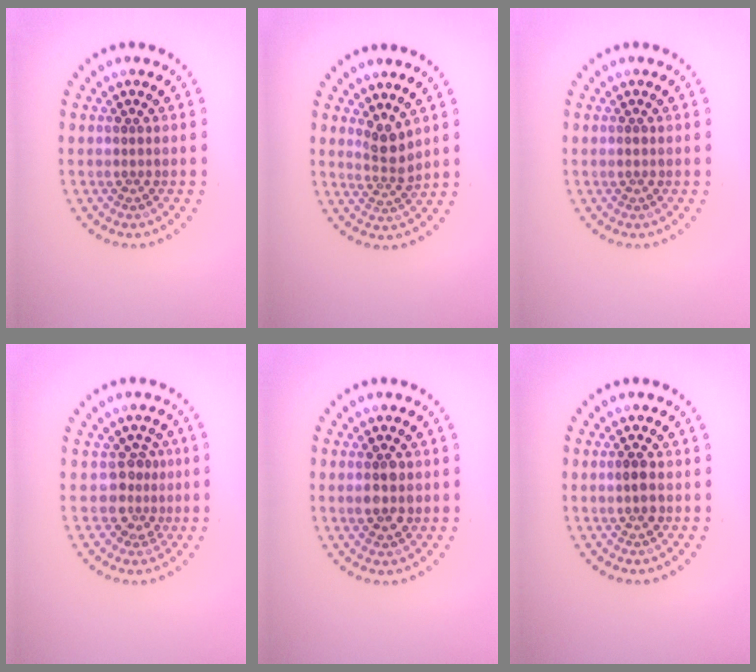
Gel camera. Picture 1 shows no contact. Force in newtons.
{"total": 2.5, "press": 1.9, "slide": 1.5}
{"total": 0.5, "press": 0.5, "slide": 0.1}
{"total": 2.6, "press": 2.0, "slide": 1.7}
{"total": 2.3, "press": 2.3, "slide": 0.1}
{"total": 1.7, "press": 1.7, "slide": 0.2}